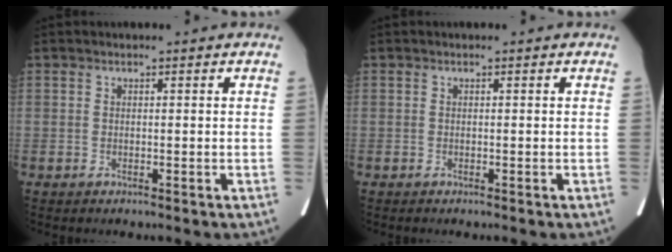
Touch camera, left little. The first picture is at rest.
{"total": 0.0}